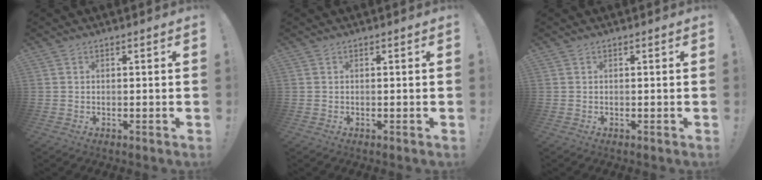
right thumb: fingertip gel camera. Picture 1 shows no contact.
{"total": 0.0}
{"total": 0.0}